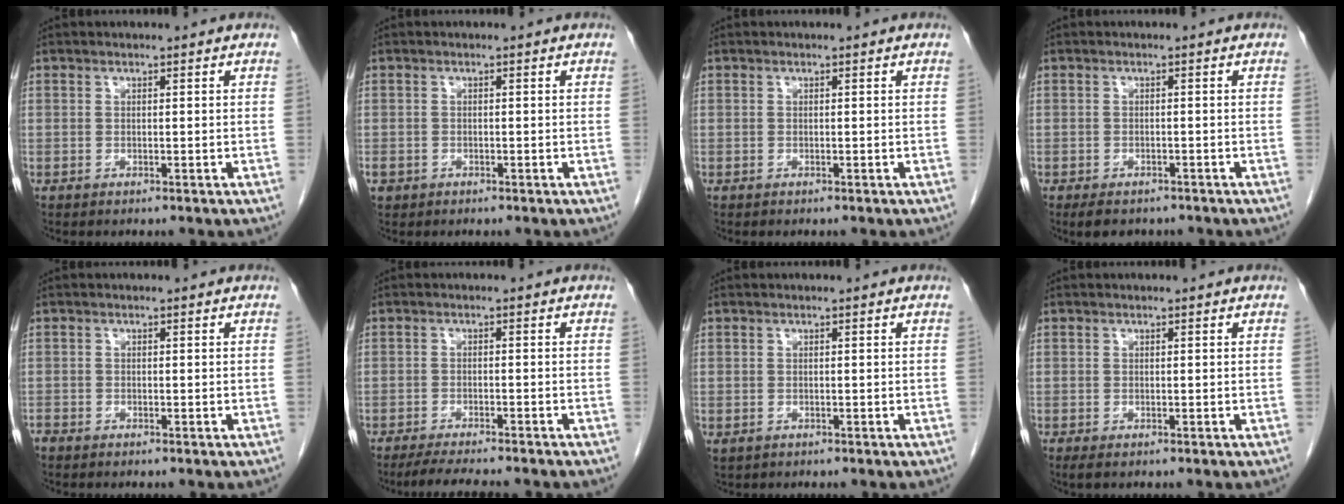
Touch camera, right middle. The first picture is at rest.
{"total": 1.8, "force": [-1.0, 1.4, 0.5], "torque": [-0.015, 0.001, -0.016]}
{"total": 0.0}
{"total": 4.9, "force": [-3.9, 2.2, 1.9], "torque": [-0.028, -0.004, -0.050]}
{"total": 1.3, "force": [-1.1, 0.6, 0.3], "torque": [-0.015, -0.002, -0.022]}
{"total": 8.0, "force": [-6.9, 0.6, 3.9], "torque": [-0.054, -0.015, -0.105]}
{"total": 0.9, "force": [-0.3, 0.7, 0.4], "torque": [-0.012, 0.001, 0.003]}
{"total": 1.0, "force": [-0.6, 0.4, 0.7], "torque": [-0.009, -0.001, -0.007]}